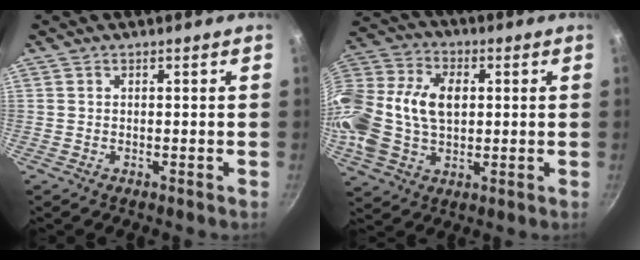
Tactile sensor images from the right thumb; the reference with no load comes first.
{"total": 20.9, "force": [1.6, 14.3, 15.1], "torque": [-0.308, 0.031, 0.021]}